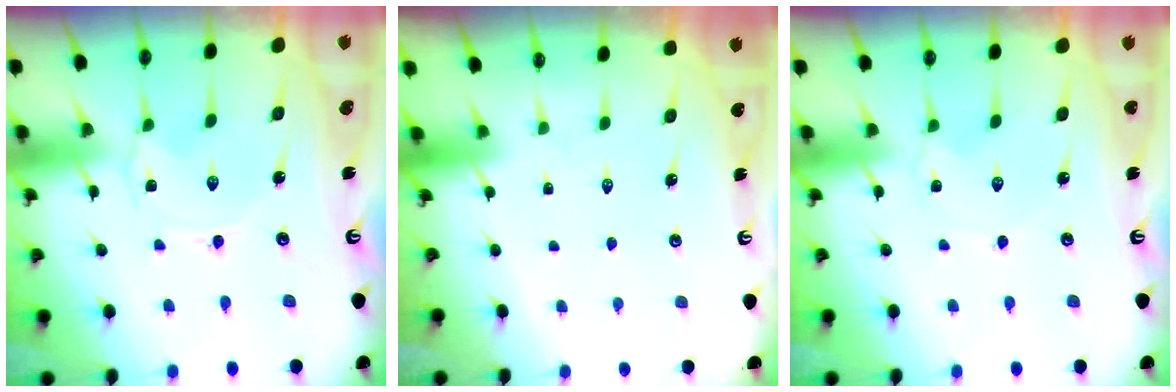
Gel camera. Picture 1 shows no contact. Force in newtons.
{"total": 1.6, "press": 1.6, "slide": 0.1}
{"total": 1.4, "press": 1.4, "slide": 0.2}